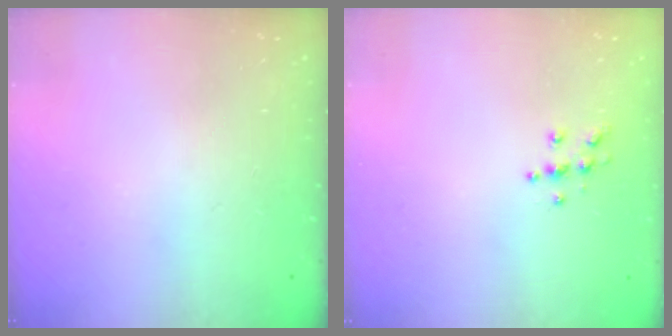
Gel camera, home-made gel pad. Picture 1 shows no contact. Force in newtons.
{"total": 6.2, "press": 6.1, "slide": 0.6}